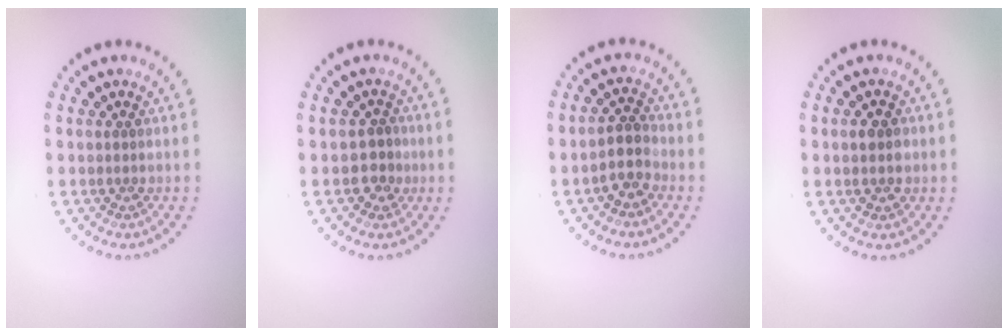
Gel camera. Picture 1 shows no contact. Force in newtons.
{"total": 1.8, "press": 1.7, "slide": 0.8}
{"total": 2.4, "press": 2.0, "slide": 1.3}
{"total": 2.4, "press": 2.4, "slide": 0.1}